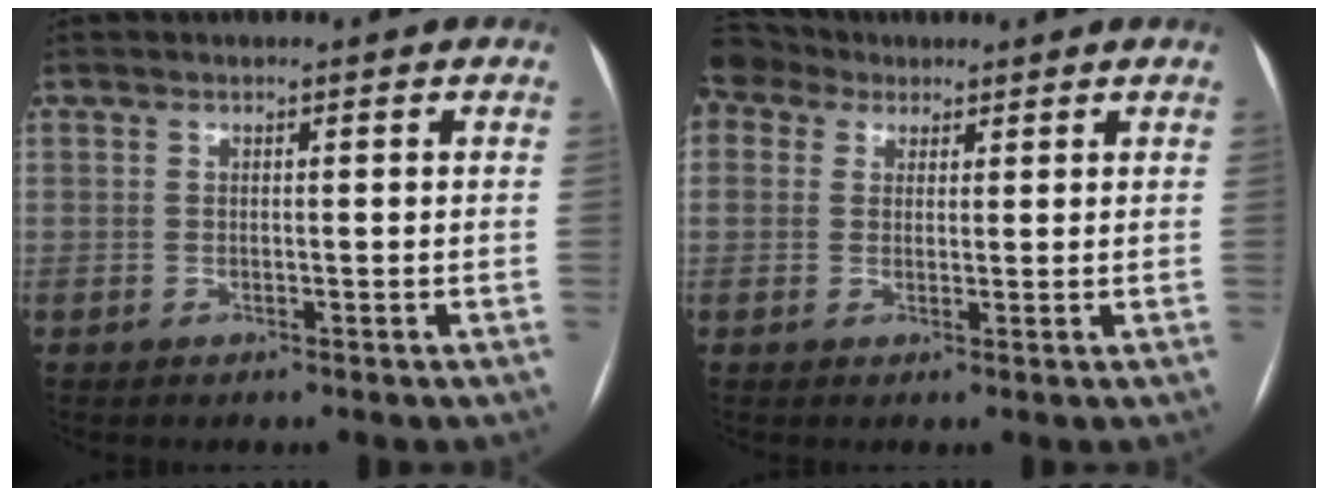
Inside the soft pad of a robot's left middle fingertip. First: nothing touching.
{"total": 4.2, "force": [3.3, 2.5, 0.3], "torque": [-0.020, 0.026, 0.071]}